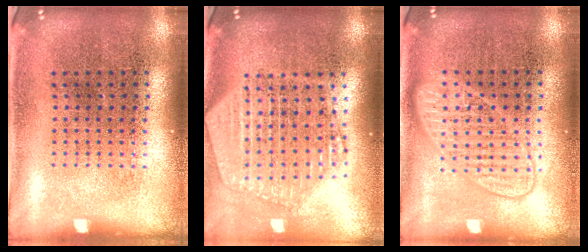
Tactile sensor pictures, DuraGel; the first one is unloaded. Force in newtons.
{"total": 2.4, "press": 2.1, "slide": 1.2}
{"total": 2.8, "press": 2.7, "slide": 0.4}